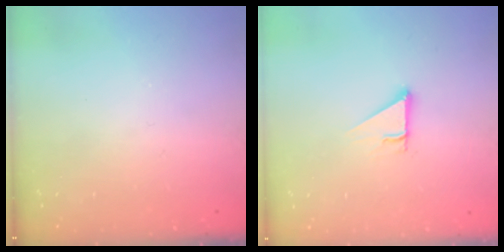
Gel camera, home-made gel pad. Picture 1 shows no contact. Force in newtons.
{"total": 2.5, "press": 2.5, "slide": 0.1}